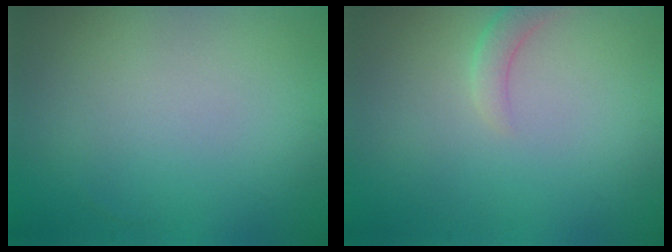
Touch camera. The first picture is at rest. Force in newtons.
{"total": 1.6, "press": 1.5, "slide": 0.2}